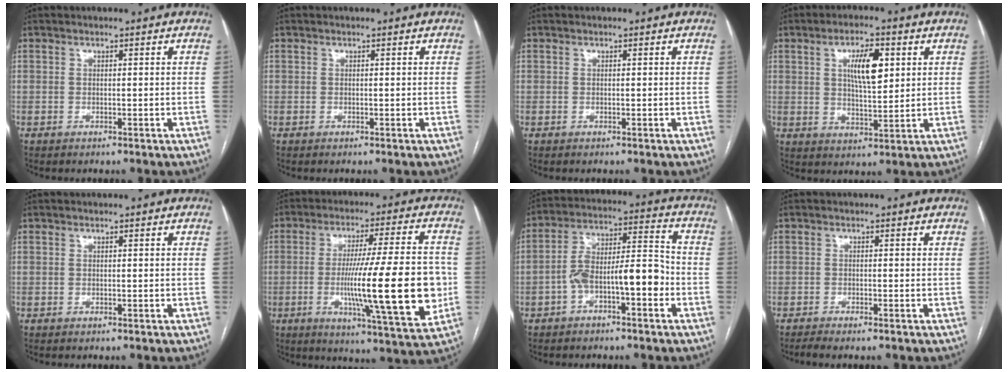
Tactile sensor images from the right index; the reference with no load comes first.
{"total": 0.0}
{"total": 0.0}
{"total": 7.7, "force": [2.4, 2.3, 6.9], "torque": [-0.119, 0.005, 0.044]}
{"total": 0.0}
{"total": 20.2, "force": [-3.2, 1.2, 19.9], "torque": [-0.293, -0.009, -0.043]}
{"total": 10.5, "force": [-3.7, 2.8, 9.4], "torque": [-0.167, 0.037, -0.059]}
{"total": 2.1, "force": [-1.7, -0.2, 1.2], "torque": [-0.022, -0.002, -0.028]}